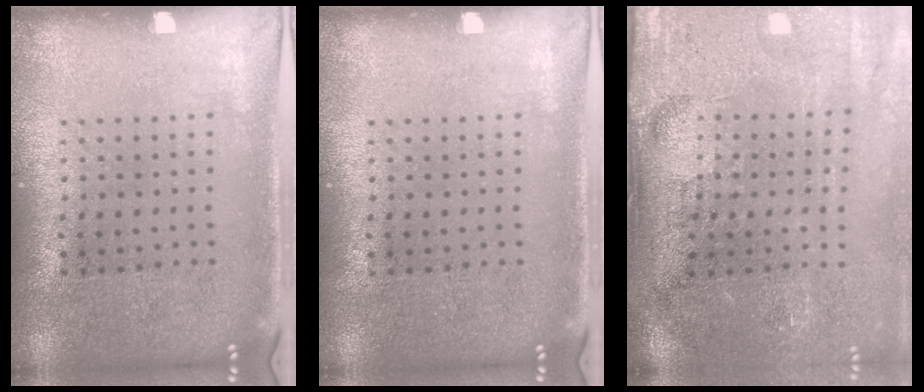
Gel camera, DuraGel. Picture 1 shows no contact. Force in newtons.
{"total": 0.0}
{"total": 4.7, "press": 3.9, "slide": 2.7}